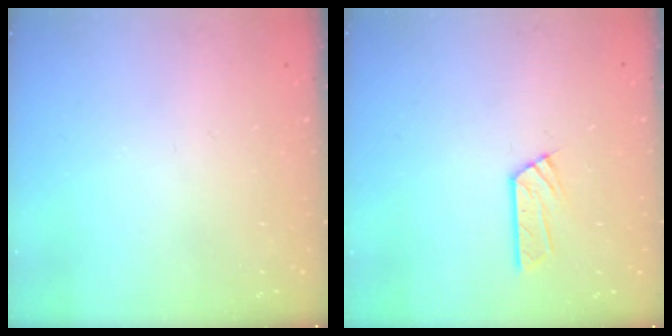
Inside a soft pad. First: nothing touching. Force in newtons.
{"total": 6.4, "press": 6.4, "slide": 0.3}